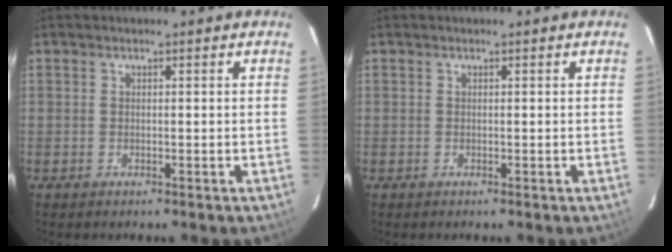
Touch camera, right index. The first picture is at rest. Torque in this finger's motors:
{"motor_torque": [0.00, 0.00, 0.00, 0.00]}